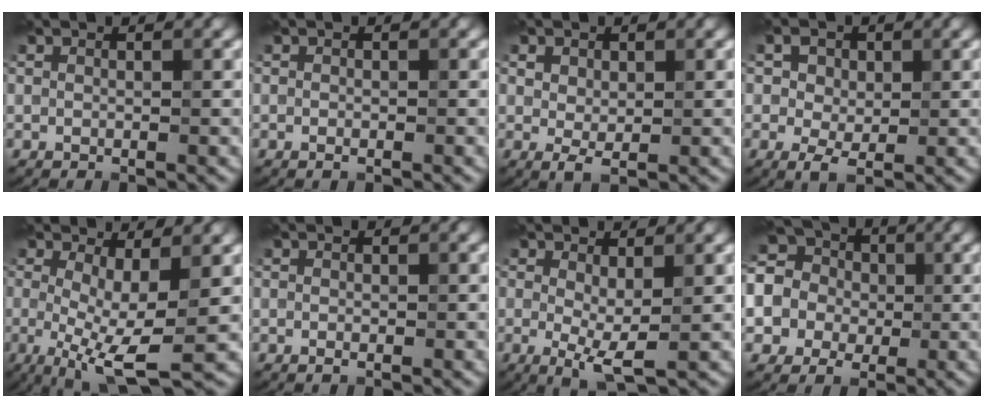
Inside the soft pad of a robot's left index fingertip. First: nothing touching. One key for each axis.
{"total": 0.6, "fx": -0.2, "fy": 0.3, "fz": 0.4, "tx": -0.005, "ty": -0.001, "tz": -0.003}
{"total": 1.5, "fx": 0.4, "fy": 1.1, "fz": 1.0, "tx": -0.018, "ty": -0.002, "tz": 0.010}
{"total": 2.8, "fx": 0.3, "fy": 2.1, "fz": 1.8, "tx": -0.034, "ty": 0.001, "tz": 0.000}
{"total": 7.1, "fx": -0.7, "fy": 2.1, "fz": 6.8, "tx": -0.129, "ty": -0.015, "tz": -0.013}
{"total": 0.6, "fx": -0.2, "fy": 0.3, "fz": 0.5, "tx": -0.008, "ty": -0.002, "tz": -0.001}
{"total": 3.3, "fx": -0.1, "fy": 0.9, "fz": 3.2, "tx": -0.065, "ty": -0.011, "tz": -0.003}
{"total": 12.1, "fx": 1.1, "fy": 11.0, "fz": 4.7, "tx": -0.131, "ty": 0.035, "tz": -0.021}